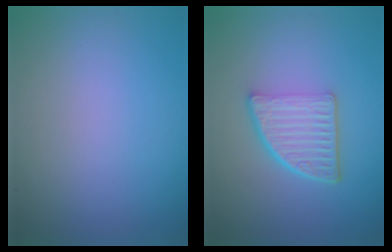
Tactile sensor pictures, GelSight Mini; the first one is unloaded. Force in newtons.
{"total": 5.6, "press": 3.8, "slide": 4.1}